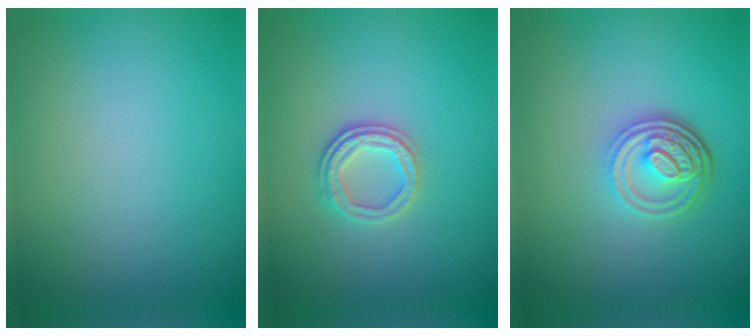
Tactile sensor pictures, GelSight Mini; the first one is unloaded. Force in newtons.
{"total": 2.5, "press": 2.4, "slide": 0.8}
{"total": 4.8, "press": 3.5, "slide": 3.3}